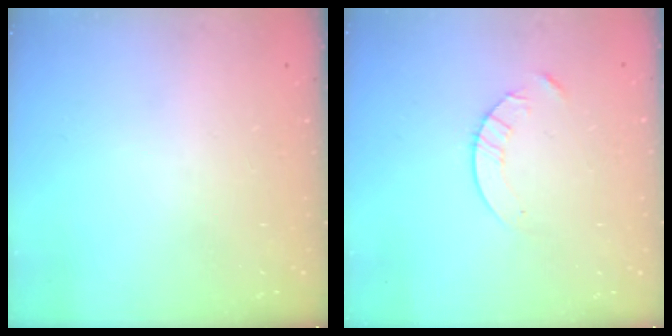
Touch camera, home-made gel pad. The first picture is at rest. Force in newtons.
{"total": 3.6, "press": 3.6, "slide": 0.4}